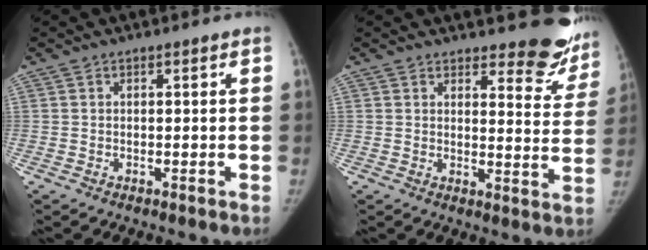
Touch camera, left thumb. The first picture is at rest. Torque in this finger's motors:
{"motor_torque": [1.10, -0.38, 0.91, -0.88, 0.00]}